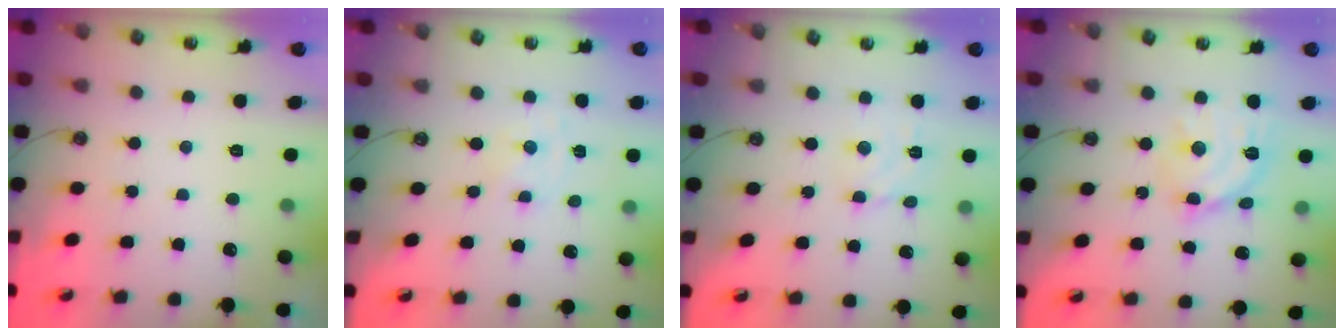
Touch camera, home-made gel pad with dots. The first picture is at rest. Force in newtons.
{"total": 0.0}
{"total": 3.7, "press": 3.7, "slide": 0.4}
{"total": 12.7, "press": 12.7, "slide": 0.7}